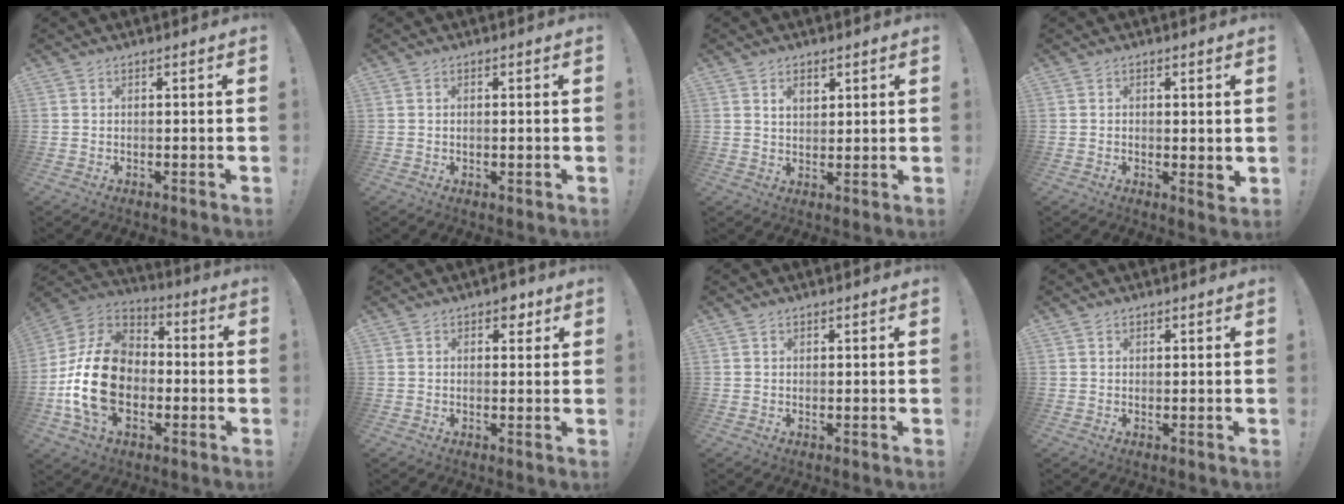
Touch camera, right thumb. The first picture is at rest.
{"total": 0.7, "force": [0.1, 0.3, 0.6], "torque": [-0.006, -0.001, 0.000]}
{"total": 3.8, "force": [2.3, 2.5, 1.6], "torque": [-0.023, -0.014, 0.040]}
{"total": 1.9, "force": [1.1, 0.9, 1.3], "torque": [-0.009, -0.011, 0.017]}
{"total": 21.7, "force": [-3.6, 15.3, 15.0], "torque": [-0.276, 0.028, -0.050]}
{"total": 3.4, "force": [2.0, 2.2, 1.8], "torque": [-0.010, -0.007, 0.031]}
{"total": 0.7, "force": [0.6, 0.4, 0.2], "torque": [0.004, -0.003, 0.010]}
{"total": 1.0, "force": [0.8, 0.6, 0.2], "torque": [0.003, -0.004, 0.014]}